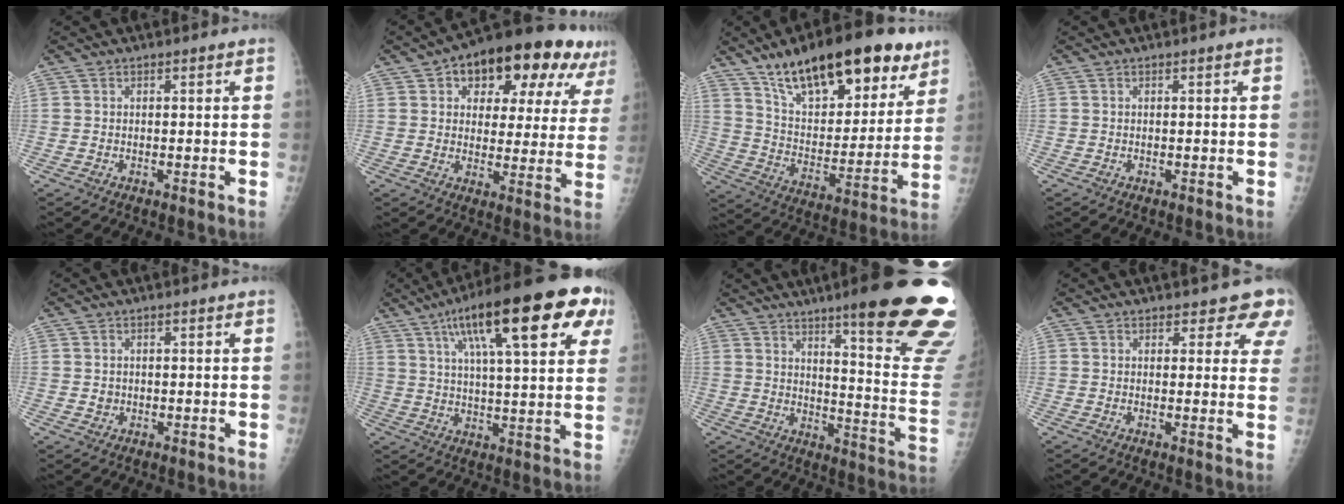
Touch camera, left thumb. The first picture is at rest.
{"total": 21.2, "force": [10.6, 11.0, 14.7], "torque": [-0.160, 0.008, 0.145]}
{"total": 26.7, "force": [17.1, 11.1, 17.3], "torque": [-0.226, -0.049, 0.272]}
{"total": 0.0}
{"total": 1.2, "force": [0.0, 1.1, 0.4], "torque": [-0.003, 0.002, 0.003]}
{"total": 24.4, "force": [11.4, 6.5, 20.6], "torque": [-0.298, 0.008, 0.167]}
{"total": 25.0, "force": [16.7, 3.0, 18.3], "torque": [-0.192, -0.091, 0.220]}
{"total": 6.7, "force": [5.8, 3.1, 1.5], "torque": [0.031, -0.027, 0.044]}